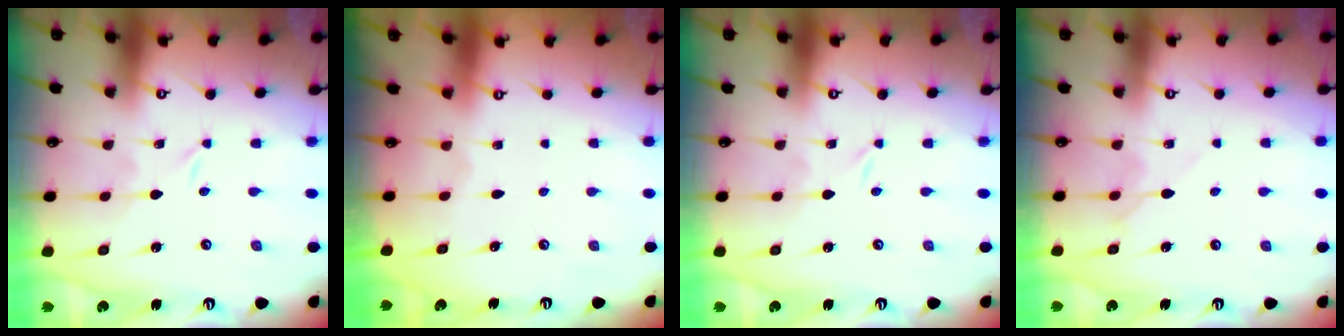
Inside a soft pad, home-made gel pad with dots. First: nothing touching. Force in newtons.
{"total": 0.6, "press": 0.6, "slide": 0.1}
{"total": 0.0}
{"total": 5.3, "press": 5.2, "slide": 0.8}